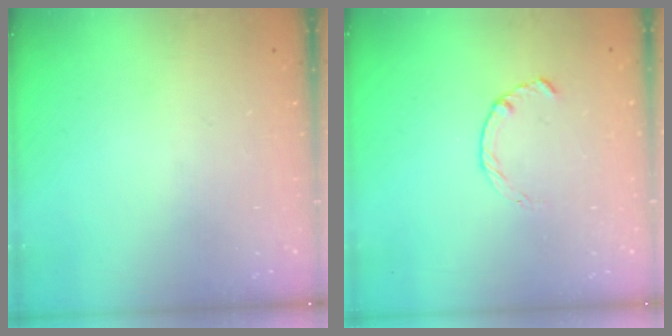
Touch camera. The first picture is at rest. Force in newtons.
{"total": 2.2, "press": 2.2, "slide": 0.4}